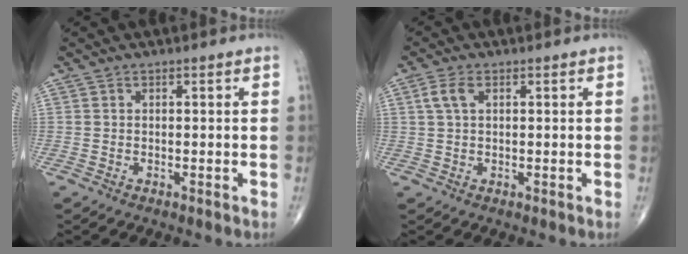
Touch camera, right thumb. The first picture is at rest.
{"total": 3.4, "force": [1.2, 1.6, 2.7], "torque": [-0.063, 0.010, 0.026]}